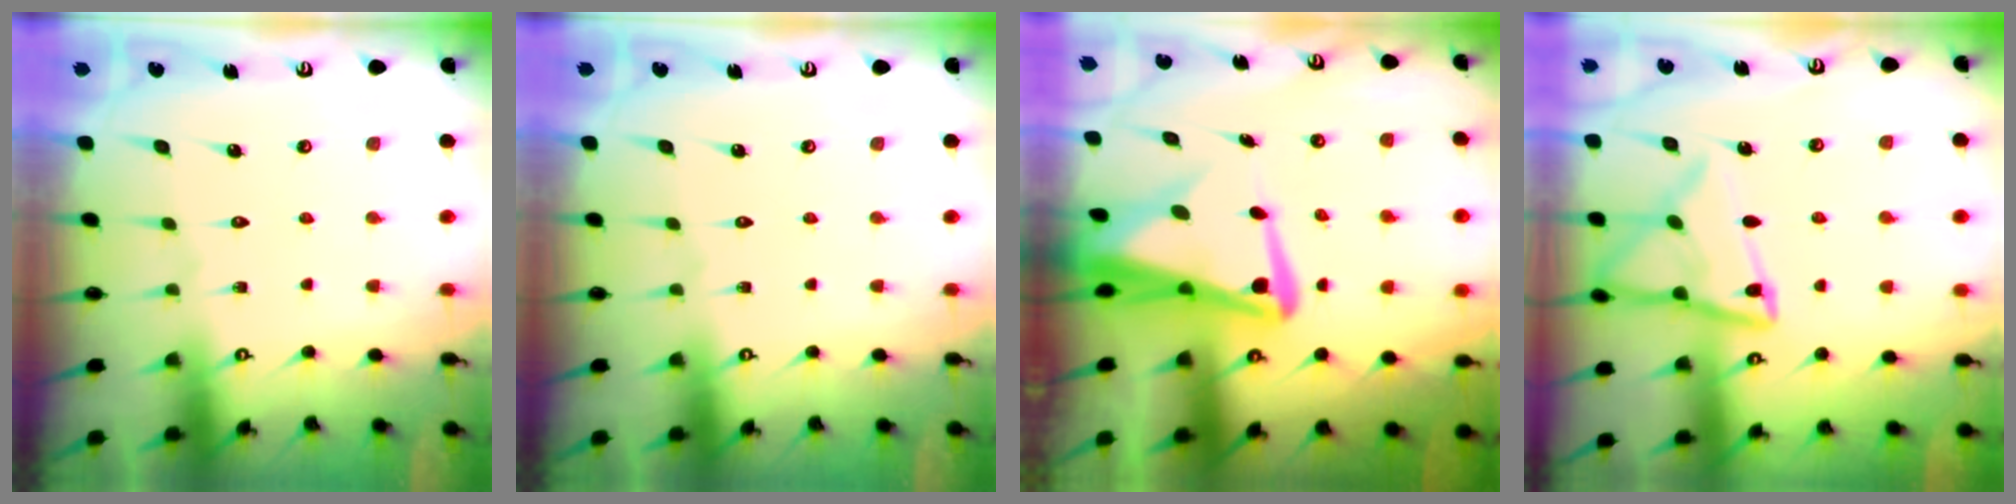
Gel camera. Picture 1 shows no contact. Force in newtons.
{"total": 0.0}
{"total": 7.9, "press": 7.7, "slide": 1.5}
{"total": 13.9, "press": 13.9, "slide": 1.4}